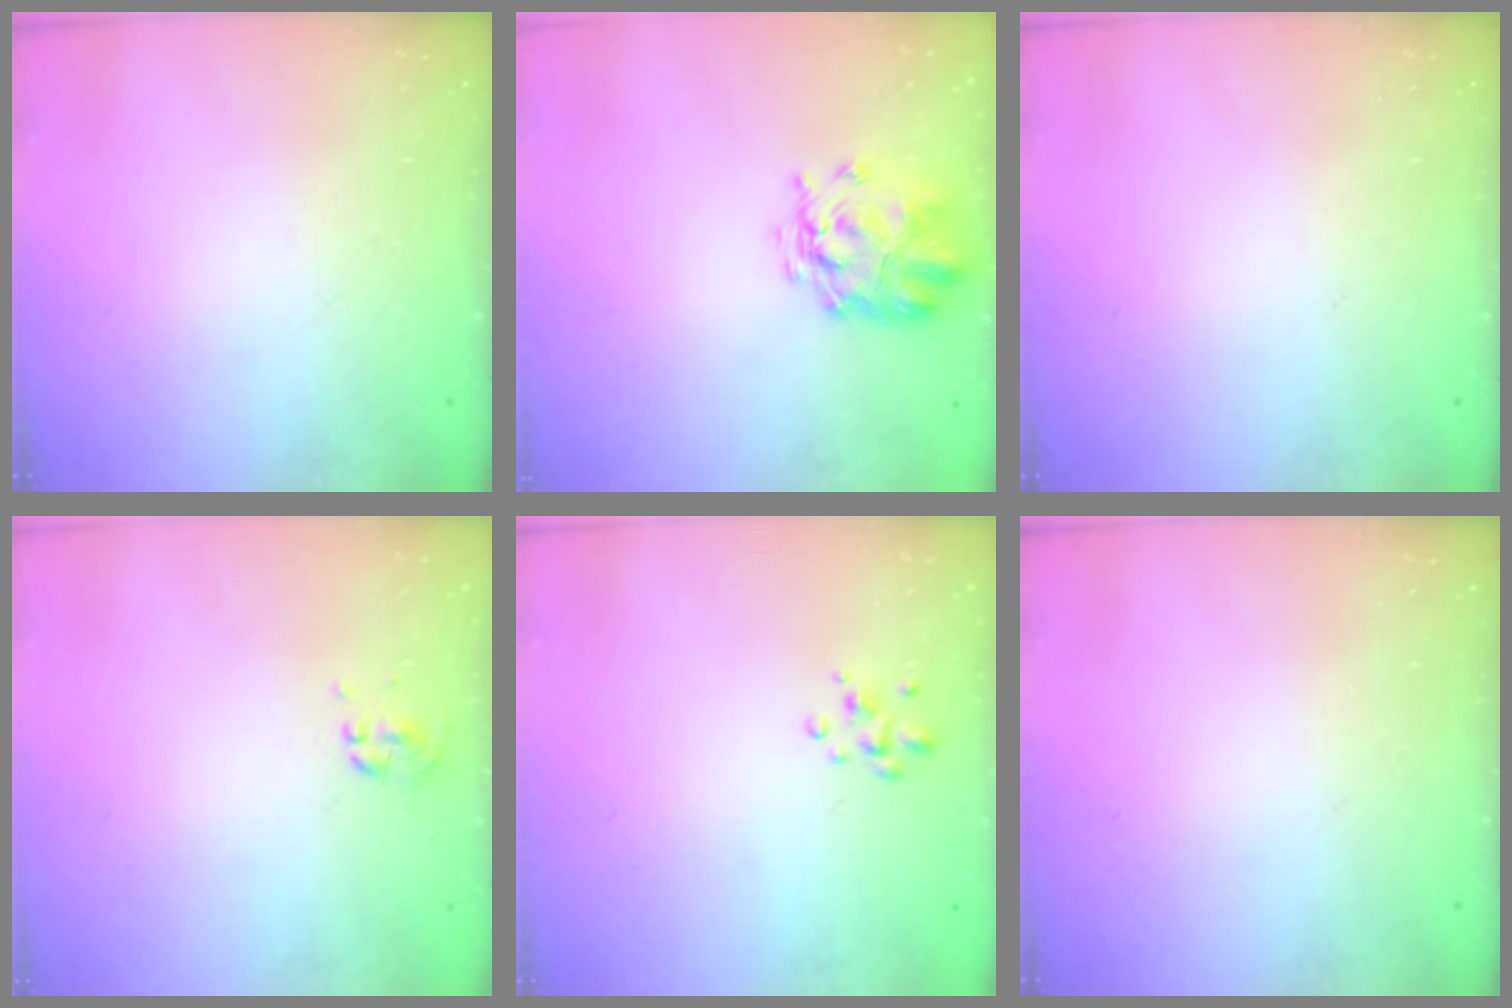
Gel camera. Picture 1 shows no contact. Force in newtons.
{"total": 3.8, "press": 3.4, "slide": 1.7}
{"total": 0.0}
{"total": 0.0}
{"total": 2.3, "press": 2.2, "slide": 0.3}
{"total": 0.0}